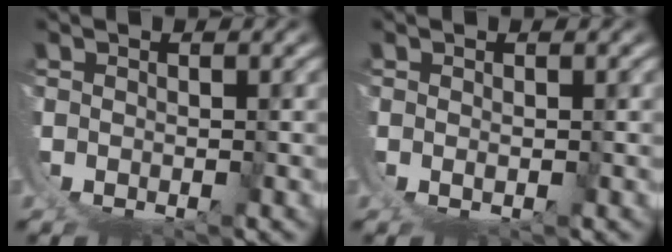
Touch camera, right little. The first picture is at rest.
{"total": 1.1, "force": [0.6, -0.8, 0.3], "torque": [-0.001, 0.001, 0.012]}